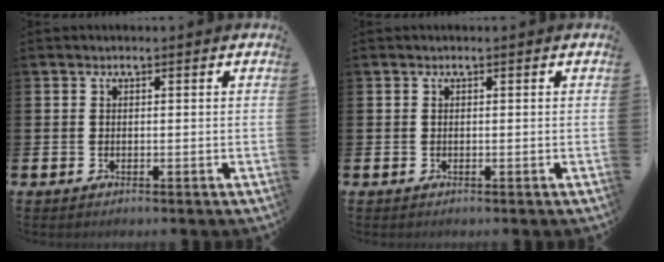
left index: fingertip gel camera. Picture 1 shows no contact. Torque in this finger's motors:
{"motor_torque": [-0.01, -0.01, 0.04, 0.00]}